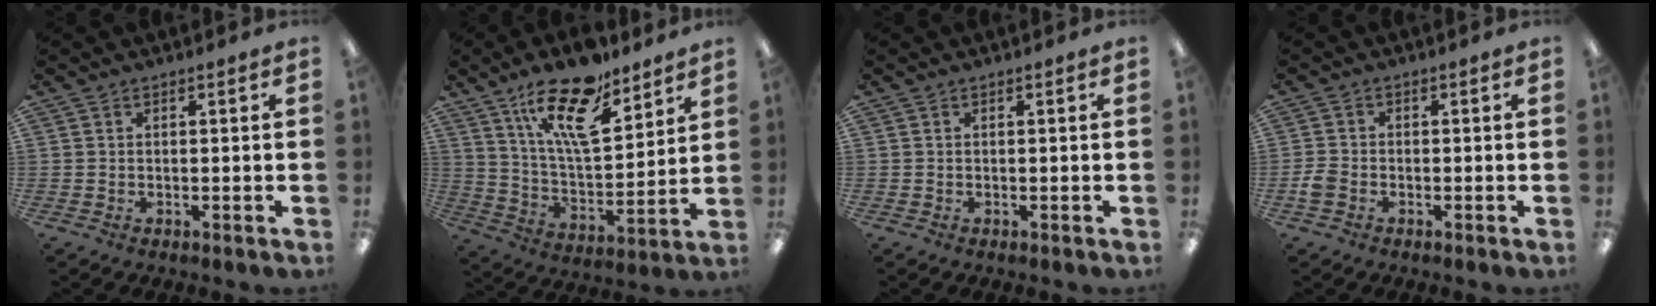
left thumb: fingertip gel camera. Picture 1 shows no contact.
{"total": 19.4, "force": [12.4, 7.5, 12.9], "torque": [-0.215, -0.062, 0.207]}
{"total": 0.0}
{"total": 2.5, "force": [-1.1, 1.7, 1.4], "torque": [-0.023, 0.006, -0.020]}